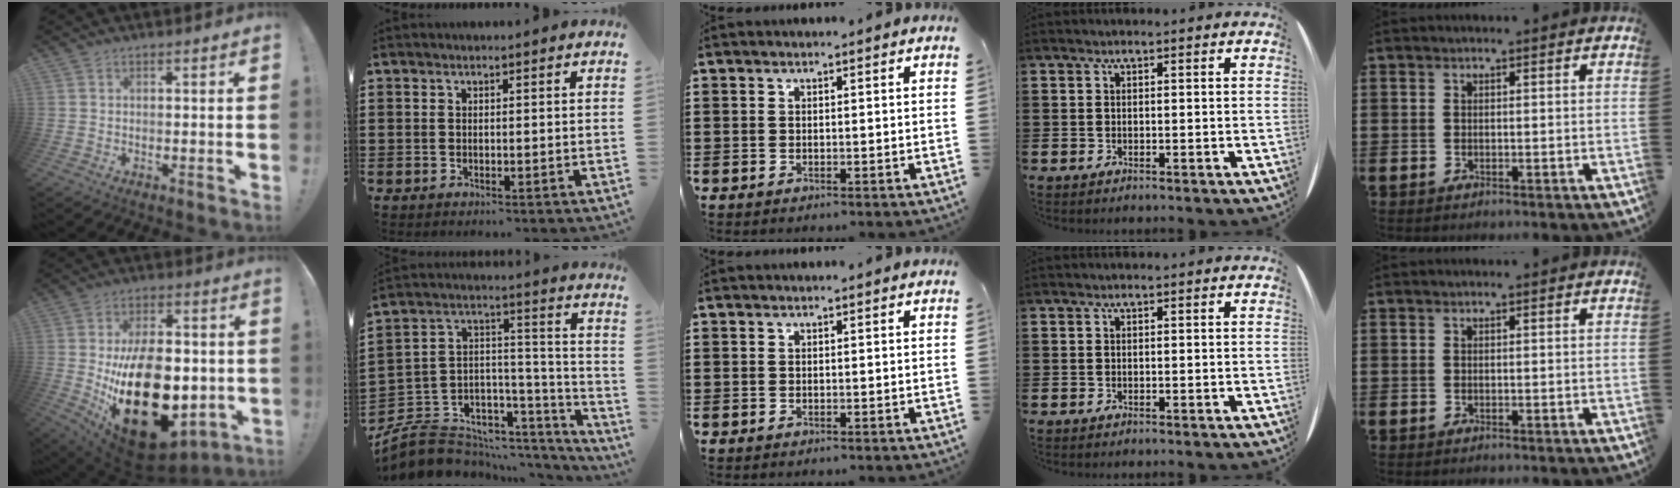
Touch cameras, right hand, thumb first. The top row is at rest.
{"thumb": {"total": 29.6, "force": [-4.2, 17.3, 23.6], "torque": [-0.405, 0.008, -0.045]}, "index": {"total": 7.4, "force": [-5.7, 4.6, 1.2], "torque": [-0.045, -0.009, -0.103]}}